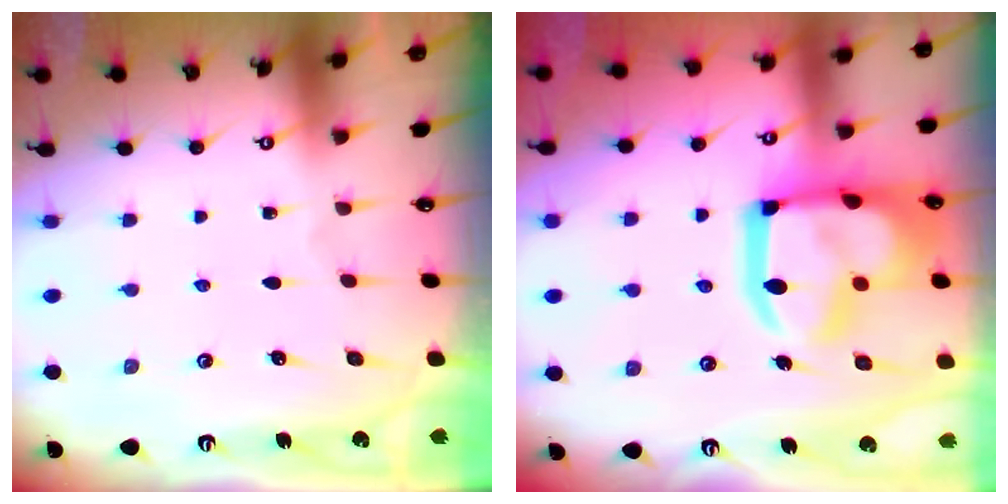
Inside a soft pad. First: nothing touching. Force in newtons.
{"total": 17.7, "press": 17.6, "slide": 2.2}